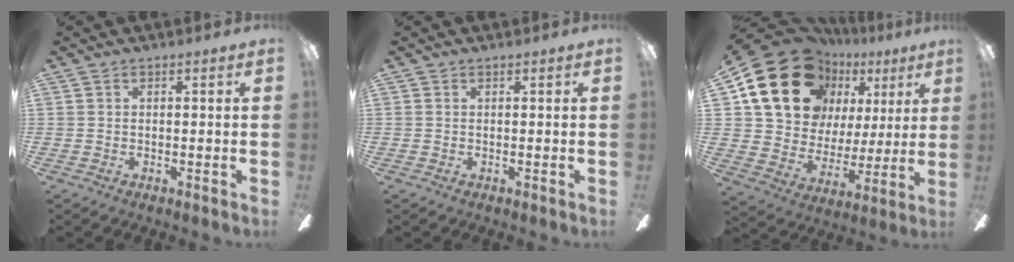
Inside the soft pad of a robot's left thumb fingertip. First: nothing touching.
{"total": 0.0}
{"total": 23.2, "force": [12.5, 16.1, 11.1], "torque": [-0.215, -0.057, 0.245]}